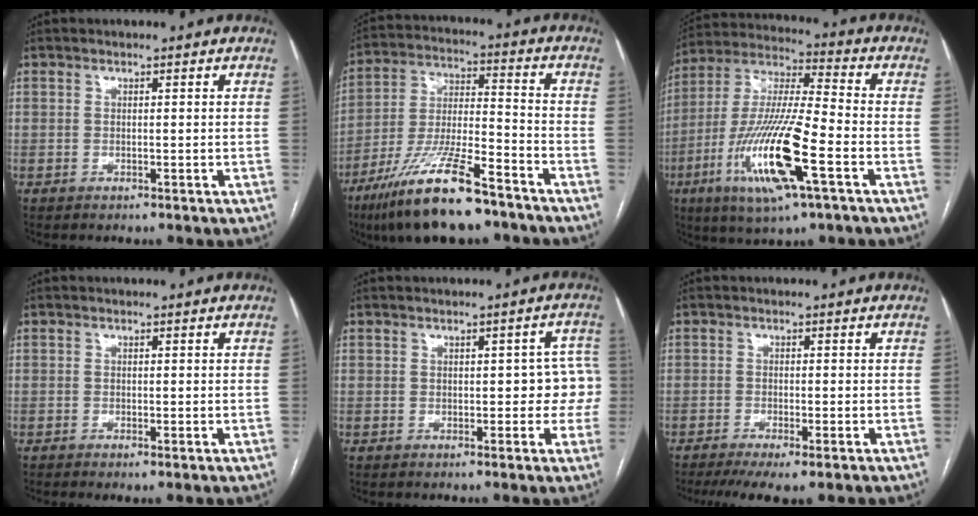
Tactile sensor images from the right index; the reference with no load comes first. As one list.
[{"total": 17.1, "force": [-11.9, 2.9, 11.9], "torque": [-0.239, -0.025, -0.215]}, {"total": 18.8, "force": [-6.8, 2.1, 17.4], "torque": [-0.364, -0.023, -0.124]}, {"total": 1.0, "force": [-0.5, 0.1, 0.9], "torque": [-0.015, -0.002, -0.007]}, {"total": 5.1, "force": [-0.1, 2.7, 4.2], "torque": [-0.029, 0.034, 0.000]}, {"total": 6.7, "force": [-4.8, 0.9, 4.6], "torque": [-0.069, -0.015, -0.075]}]